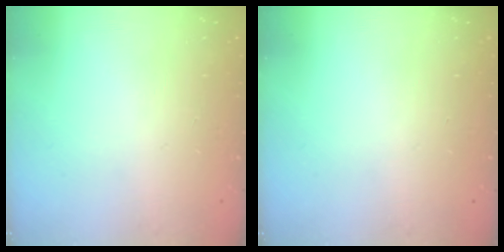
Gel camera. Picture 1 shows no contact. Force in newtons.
{"total": 0.0}